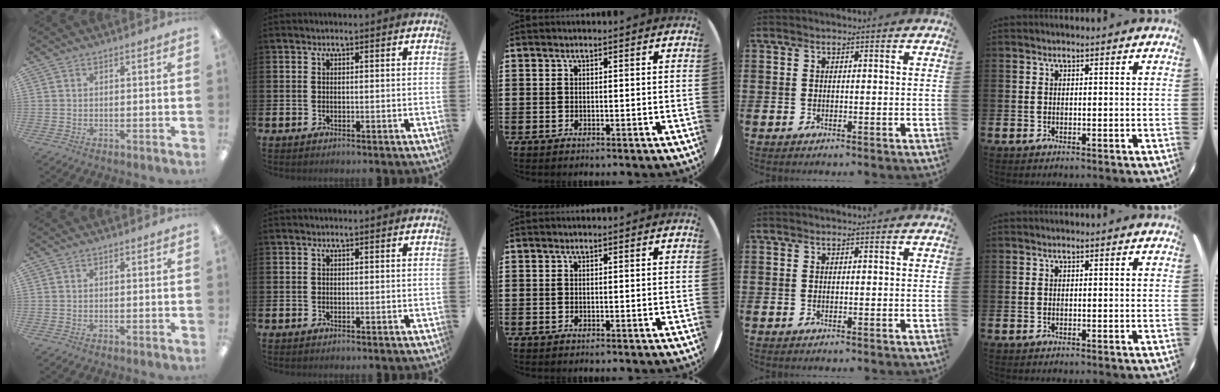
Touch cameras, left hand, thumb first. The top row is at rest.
{}